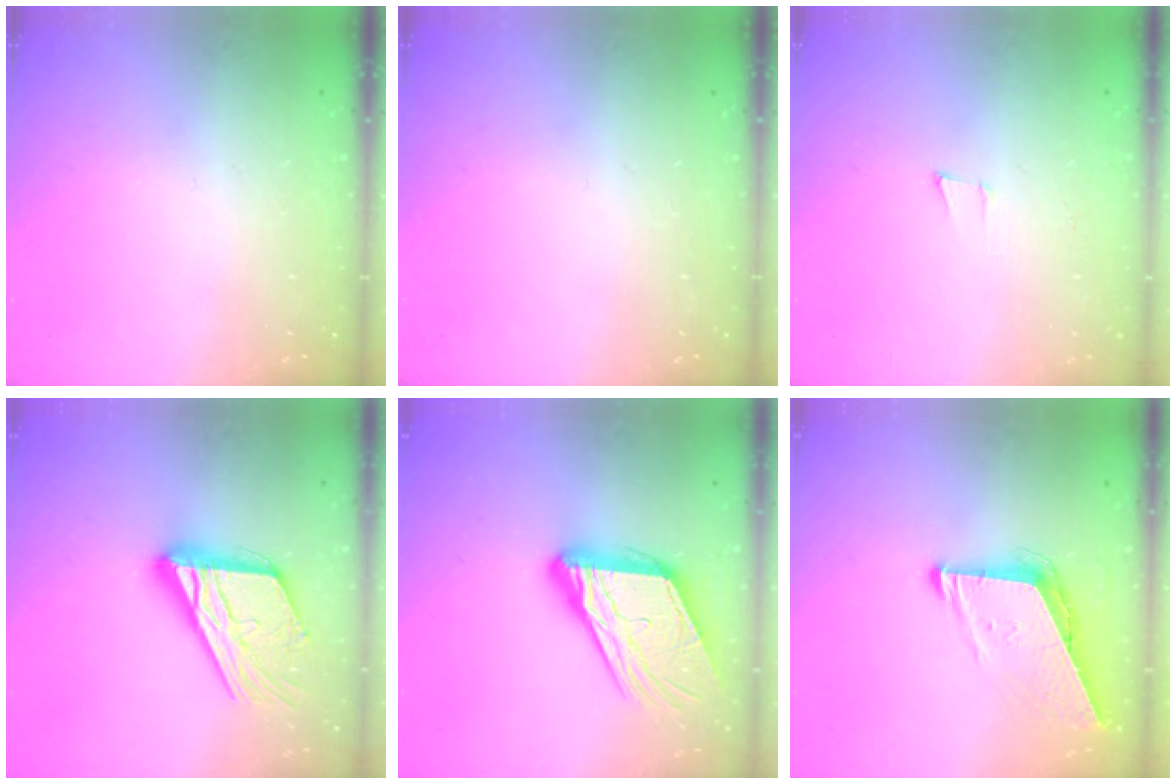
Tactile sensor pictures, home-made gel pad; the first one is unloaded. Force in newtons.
{"total": 0.0}
{"total": 3.6, "press": 2.5, "slide": 2.7}
{"total": 19.3, "press": 19.2, "slide": 1.8}
{"total": 18.3, "press": 18.2, "slide": 1.8}
{"total": 7.7, "press": 7.7, "slide": 0.3}